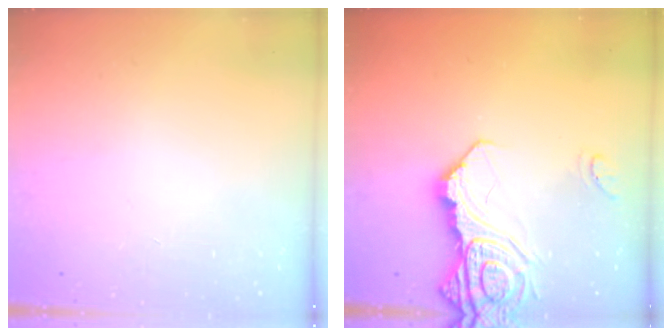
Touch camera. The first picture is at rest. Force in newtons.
{"total": 16.8, "press": 16.7, "slide": 1.9}